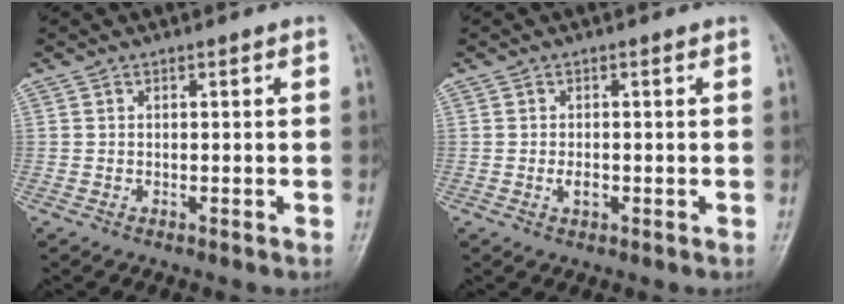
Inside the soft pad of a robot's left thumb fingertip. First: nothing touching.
{"total": 1.6, "force": [-0.3, 0.9, 1.3], "torque": [-0.020, 0.000, -0.005]}